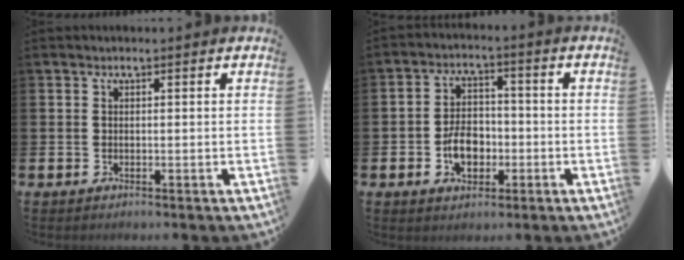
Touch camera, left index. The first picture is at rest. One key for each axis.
{"total": 5.6, "fx": -1.6, "fy": 3.9, "fz": 3.6, "tx": -0.045, "ty": 0.003, "tz": -0.033}